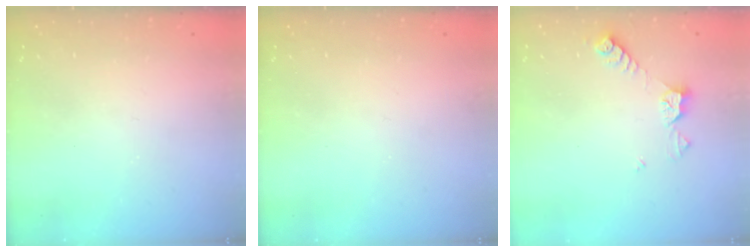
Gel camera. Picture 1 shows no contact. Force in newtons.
{"total": 0.0}
{"total": 6.0, "press": 6.0, "slide": 0.6}